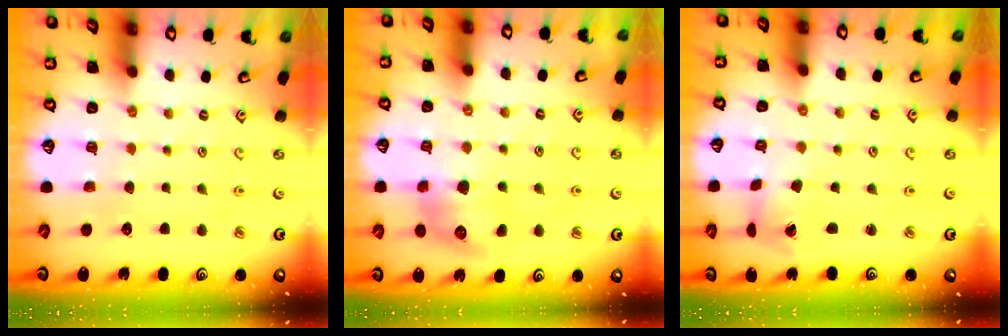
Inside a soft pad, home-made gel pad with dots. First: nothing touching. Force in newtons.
{"total": 9.8, "press": 9.8, "slide": 0.2}
{"total": 2.2, "press": 2.2, "slide": 0.4}